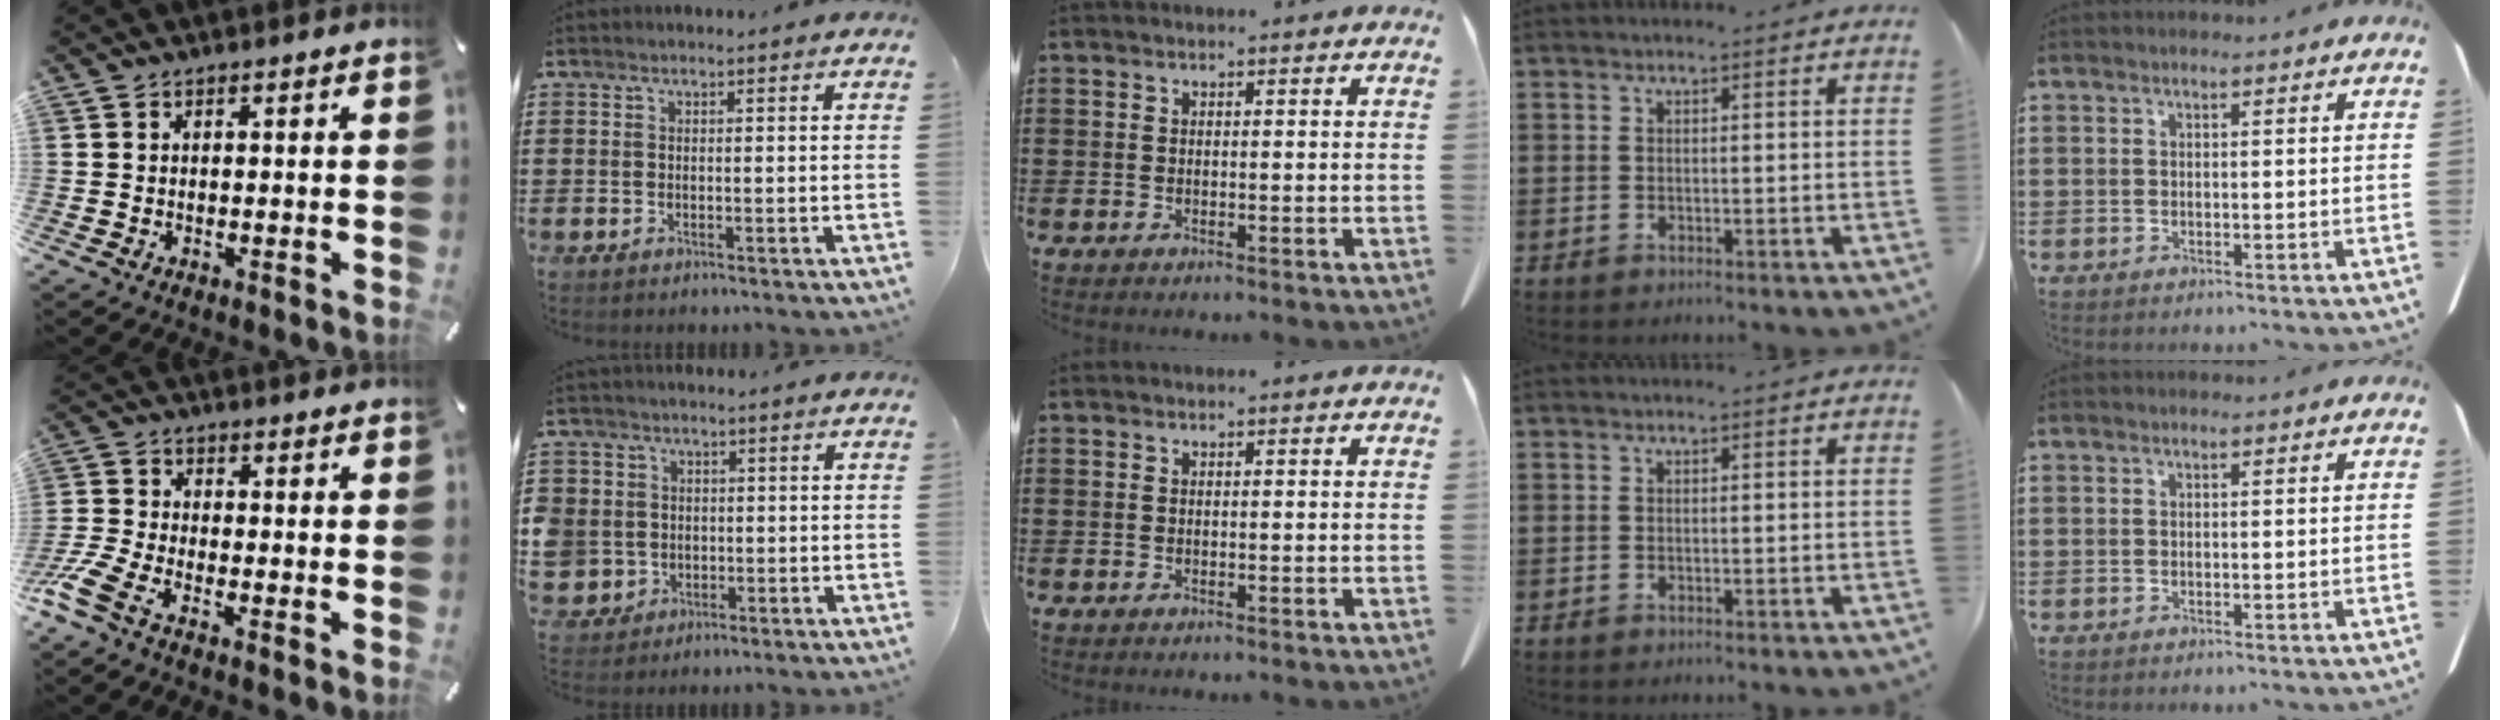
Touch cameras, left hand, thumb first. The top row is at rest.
{"thumb": {"total": 7.5, "force": [-4.5, 3.1, 5.1], "torque": [-0.139, -0.007, -0.089]}, "index": {"total": 4.4, "force": [-0.4, 4.4, 0.4], "torque": [-0.041, 0.005, -0.014]}}